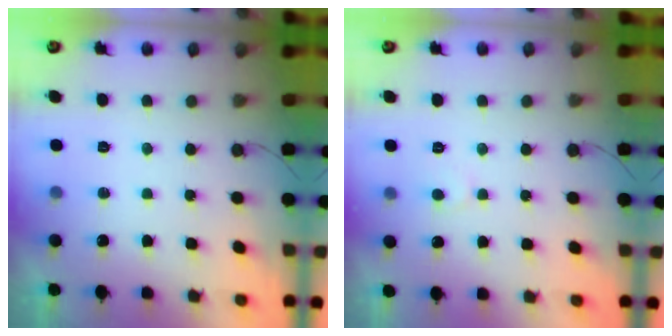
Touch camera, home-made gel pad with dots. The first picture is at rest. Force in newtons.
{"total": 3.7, "press": 3.7, "slide": 0.3}